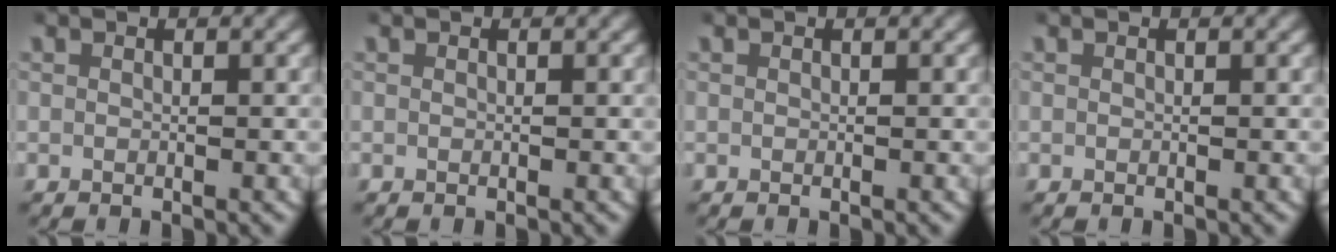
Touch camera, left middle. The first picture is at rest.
{"total": 0.0}
{"total": 0.0}
{"total": 0.0}